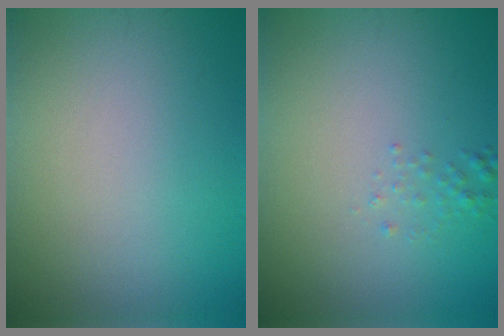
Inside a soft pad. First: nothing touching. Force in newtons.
{"total": 0.8, "press": 0.8, "slide": 0.1}